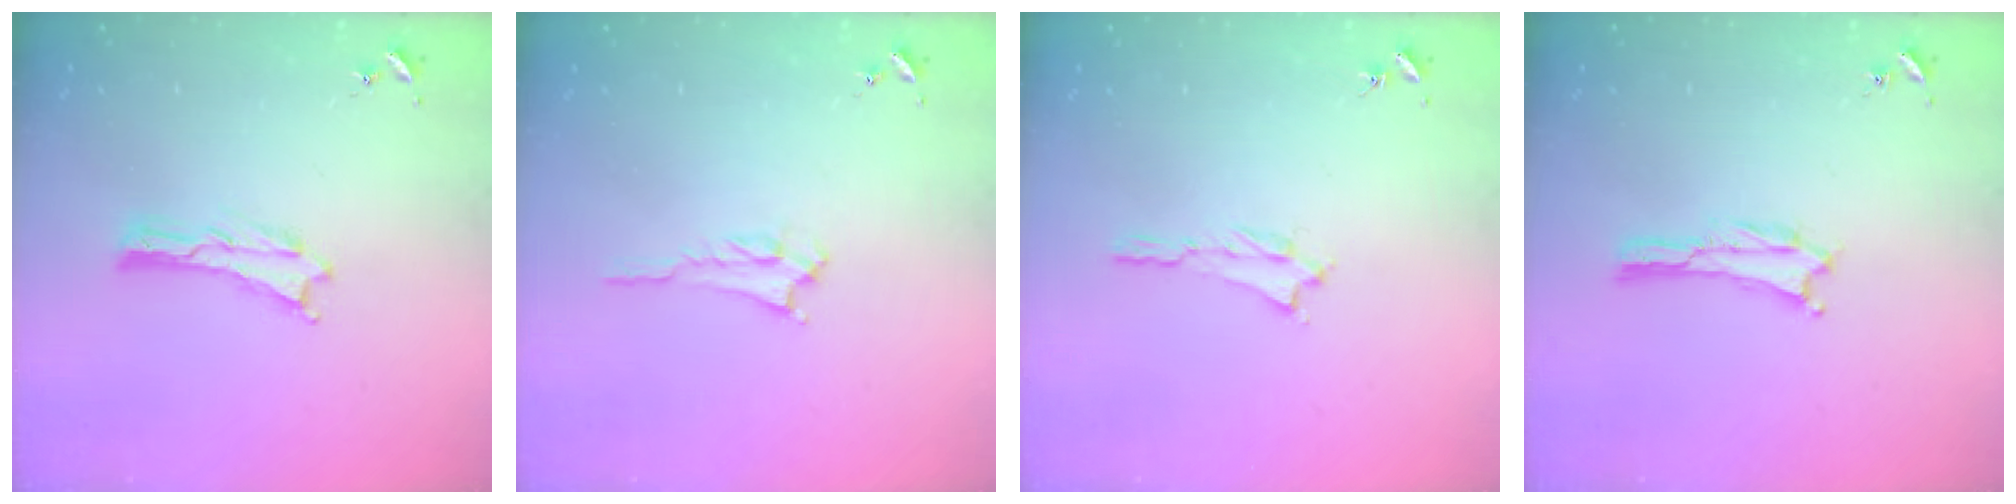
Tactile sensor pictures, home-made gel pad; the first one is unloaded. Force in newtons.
{"total": 2.2, "press": 2.2, "slide": 0.3}
{"total": 1.2, "press": 1.2, "slide": 0.3}
{"total": 0.0}